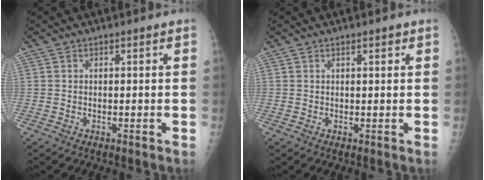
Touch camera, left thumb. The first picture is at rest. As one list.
[{"total": 1.2, "force": [0.7, 0.6, 0.8], "torque": [-0.007, 0.000, 0.007]}]